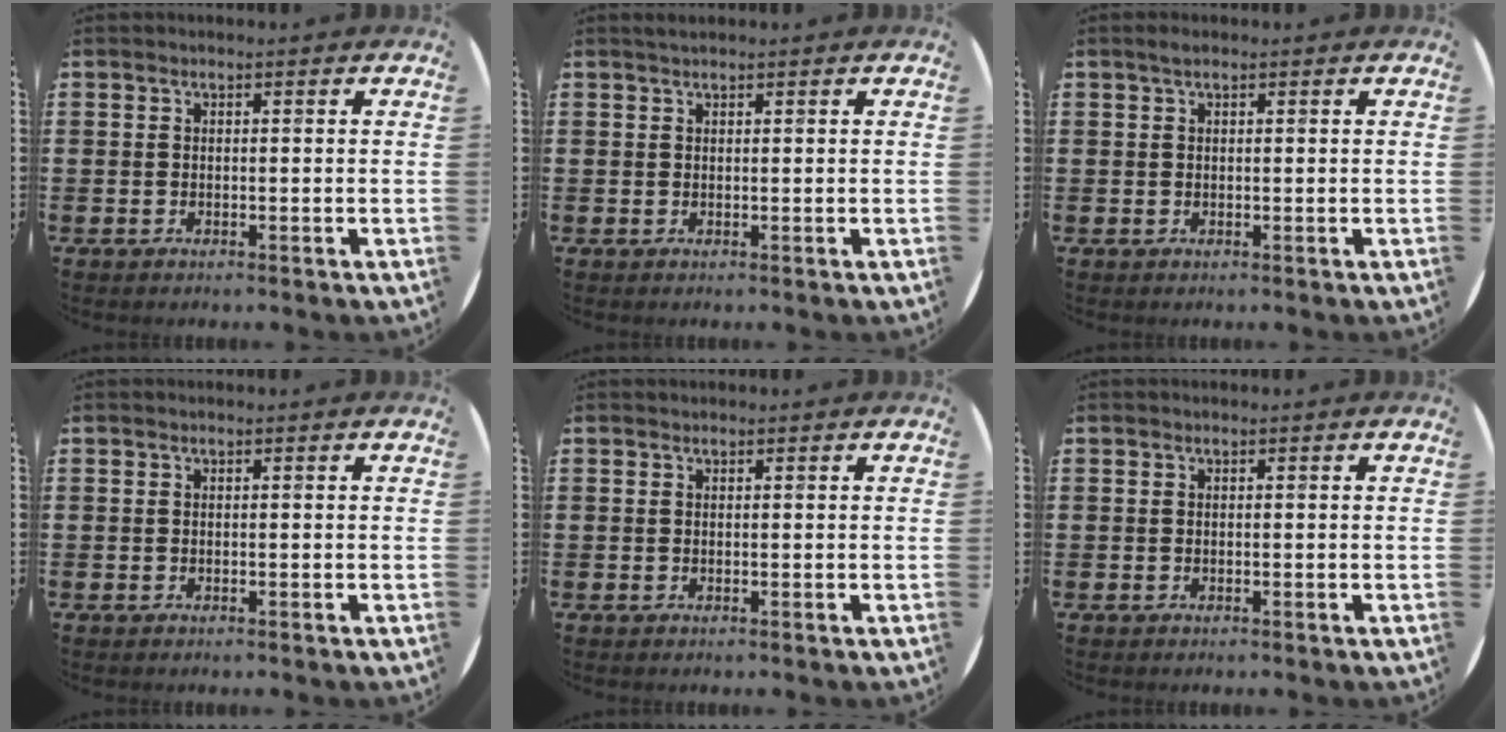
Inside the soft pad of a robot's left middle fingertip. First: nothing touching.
{"total": 0.7, "force": [0.6, 0.0, 0.1], "torque": [-0.001, 0.001, 0.012]}
{"total": 0.8, "force": [0.5, 0.5, 0.5], "torque": [-0.003, 0.002, 0.007]}
{"total": 0.0}
{"total": 0.0}
{"total": 0.0}